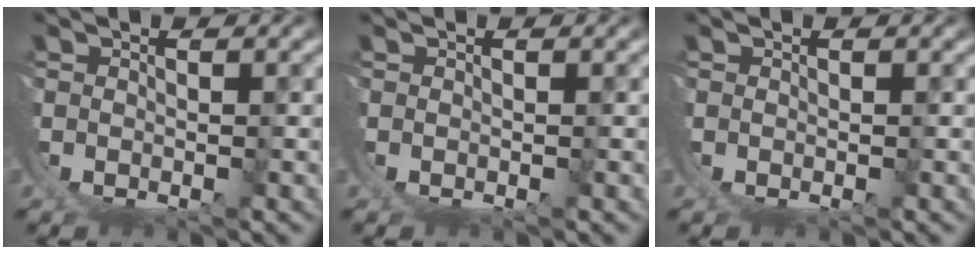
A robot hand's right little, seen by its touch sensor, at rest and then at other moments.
{"total": 0.0}
{"total": 0.0}